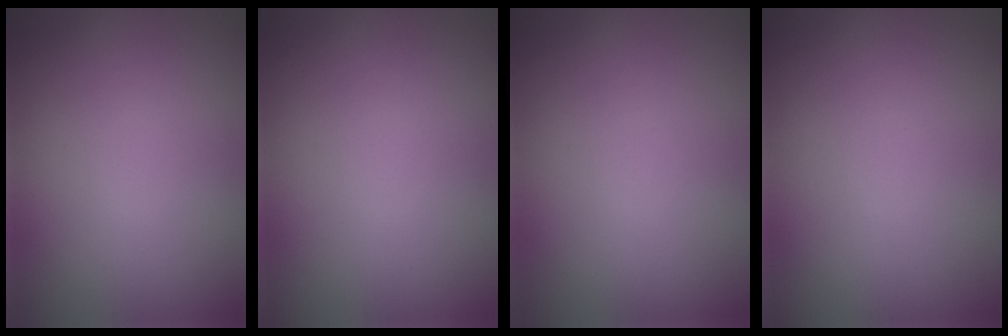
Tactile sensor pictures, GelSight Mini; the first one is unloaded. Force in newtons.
{"total": 0.0}
{"total": 0.0}
{"total": 0.0}